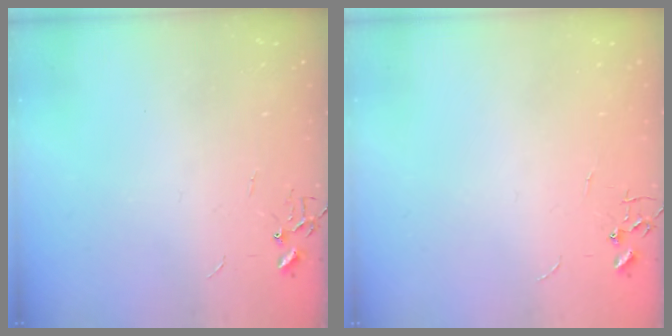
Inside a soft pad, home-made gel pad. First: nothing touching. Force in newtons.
{"total": 0.0}